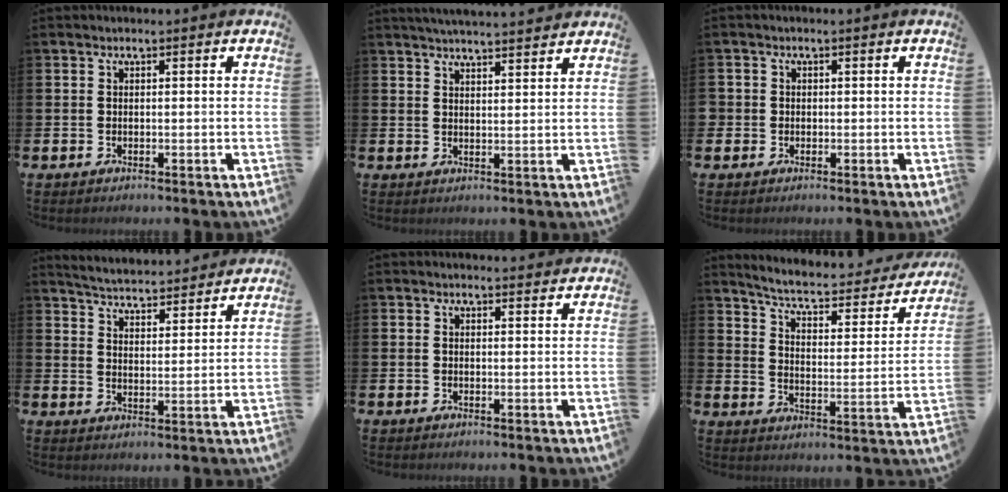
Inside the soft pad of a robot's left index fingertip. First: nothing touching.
{"total": 3.7, "force": [3.7, -0.3, 0.2], "torque": [-0.013, -0.017, 0.068]}
{"total": 1.2, "force": [0.0, 1.2, 0.0], "torque": [0.001, 0.002, -0.003]}
{"total": 5.2, "force": [5.2, 0.4, 0.2], "torque": [-0.021, -0.043, 0.088]}
{"total": 1.1, "force": [1.0, 0.2, 0.1], "torque": [0.004, -0.002, 0.018]}
{"total": 5.9, "force": [5.3, 1.1, 2.3], "torque": [-0.073, -0.039, 0.083]}